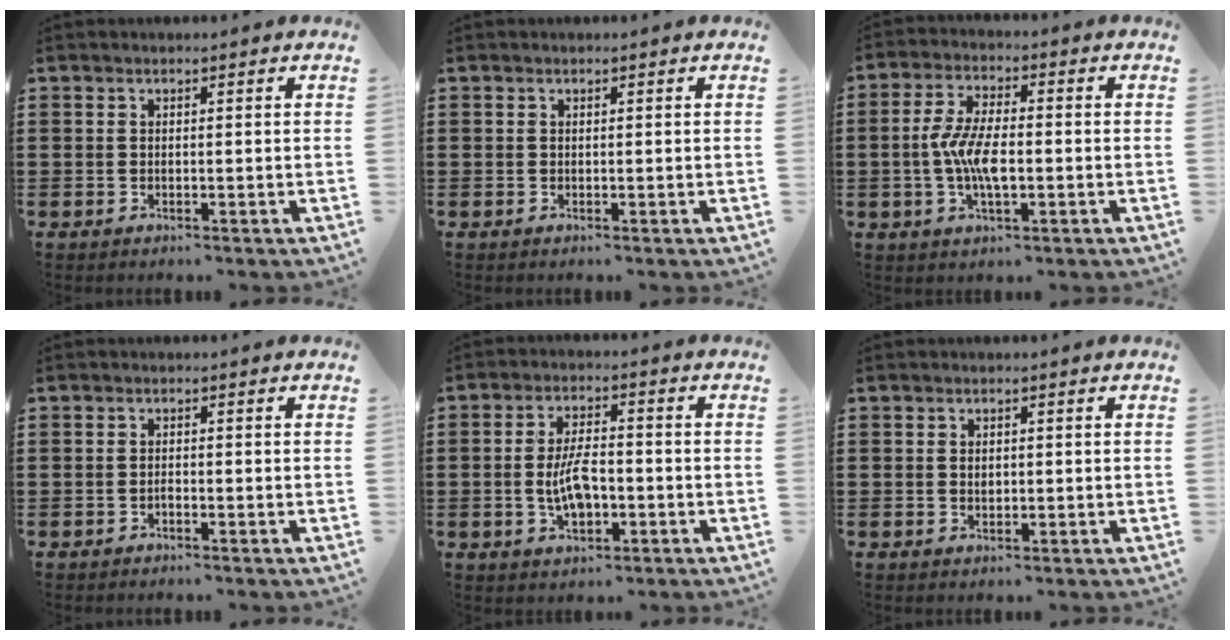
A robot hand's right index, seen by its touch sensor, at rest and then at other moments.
{"total": 0.0}
{"total": 7.1, "force": [-1.1, 2.7, 6.4], "torque": [-0.139, -0.001, -0.027]}
{"total": 0.7, "force": [-0.5, 0.2, 0.3], "torque": [-0.009, -0.004, -0.009]}
{"total": 6.4, "force": [-1.2, 2.9, 5.6], "torque": [-0.117, 0.001, -0.027]}
{"total": 0.9, "force": [0.1, 0.7, 0.7], "torque": [-0.015, 0.006, 0.001]}